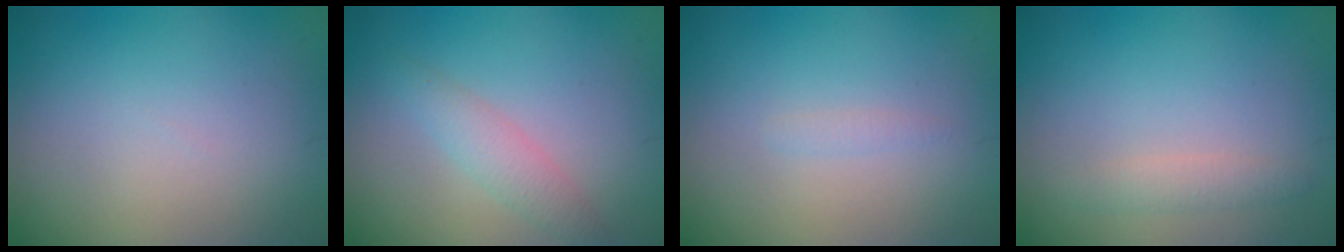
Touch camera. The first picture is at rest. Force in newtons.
{"total": 2.1, "press": 2.1, "slide": 0.1}
{"total": 0.6, "press": 0.6, "slide": 0.1}
{"total": 1.4, "press": 1.4, "slide": 0.0}